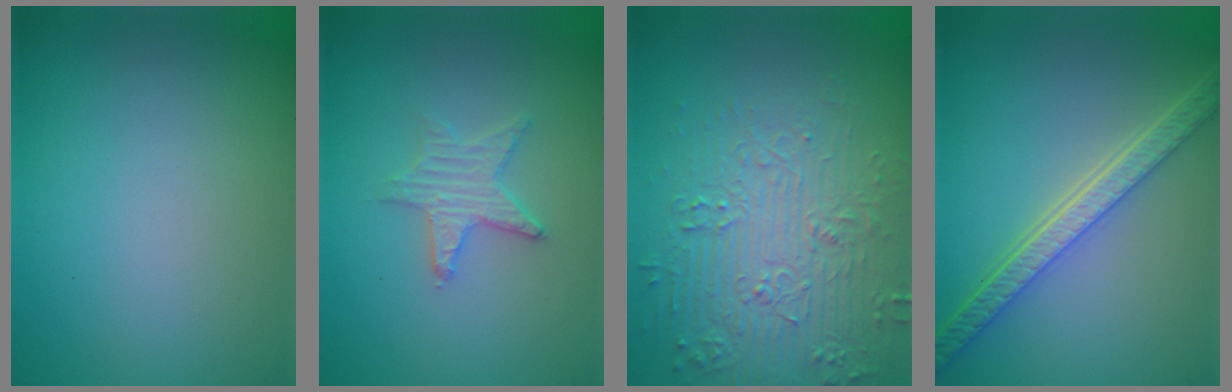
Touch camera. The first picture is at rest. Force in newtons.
{"total": 2.7, "press": 2.6, "slide": 0.5}
{"total": 6.2, "press": 5.5, "slide": 2.8}
{"total": 5.7, "press": 4.4, "slide": 3.6}